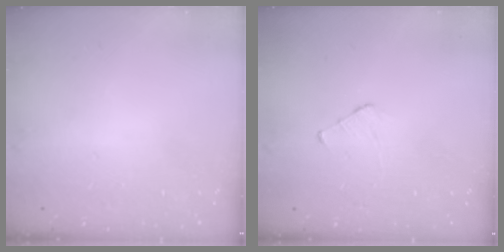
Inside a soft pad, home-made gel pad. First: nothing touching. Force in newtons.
{"total": 3.8, "press": 3.8, "slide": 0.3}